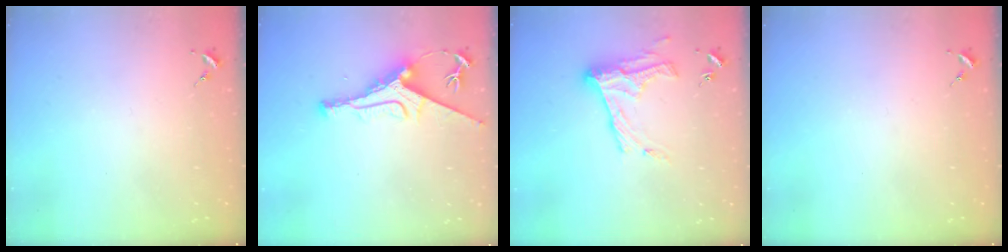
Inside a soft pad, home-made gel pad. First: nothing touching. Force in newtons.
{"total": 9.9, "press": 9.9, "slide": 0.2}
{"total": 15.1, "press": 15.0, "slide": 0.7}
{"total": 0.0}